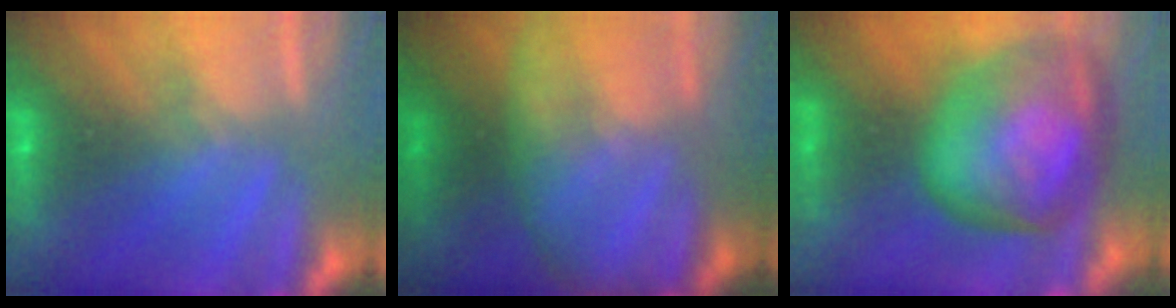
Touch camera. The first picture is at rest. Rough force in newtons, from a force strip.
{"total": 5.7}
{"total": 7.9}